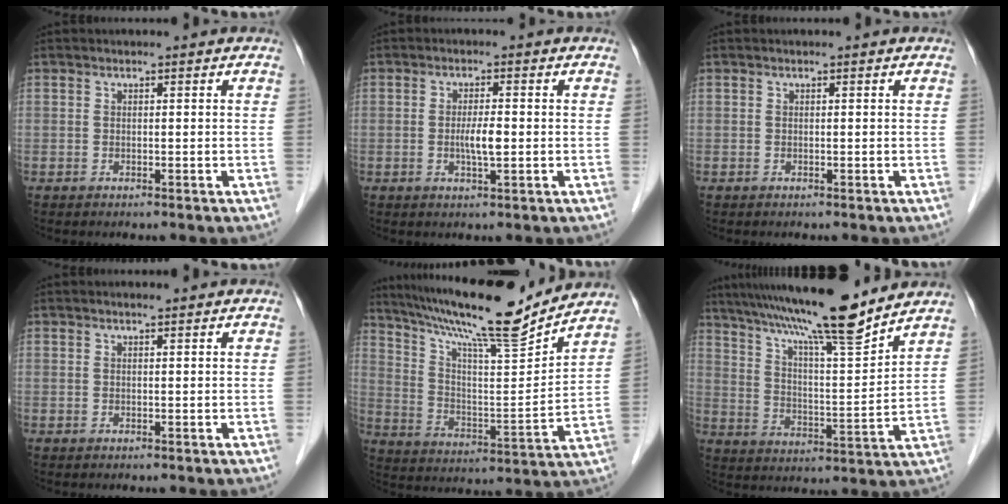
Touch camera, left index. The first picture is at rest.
{"total": 3.2, "force": [-0.4, 0.4, 3.1], "torque": [-0.061, -0.003, -0.006]}
{"total": 0.0}
{"total": 0.9, "force": [0.8, 0.0, 0.5], "torque": [-0.014, 0.003, 0.015]}
{"total": 19.4, "force": [17.0, 0.2, 9.5], "torque": [-0.167, -0.009, 0.273]}
{"total": 16.8, "force": [14.1, -0.1, 9.2], "torque": [-0.154, 0.008, 0.227]}